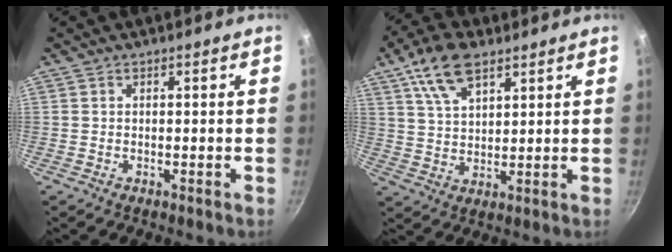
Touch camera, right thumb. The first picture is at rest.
{"total": 10.4, "force": [5.9, 5.1, 6.9], "torque": [-0.117, -0.009, 0.114]}